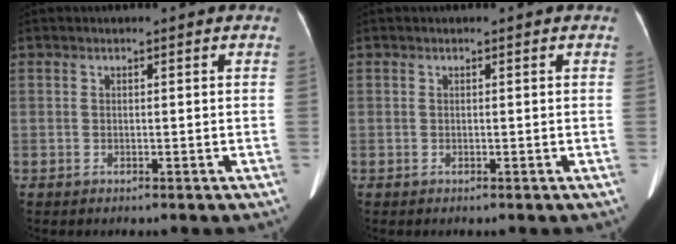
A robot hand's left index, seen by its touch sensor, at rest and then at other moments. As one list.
[{"total": 0.0}]